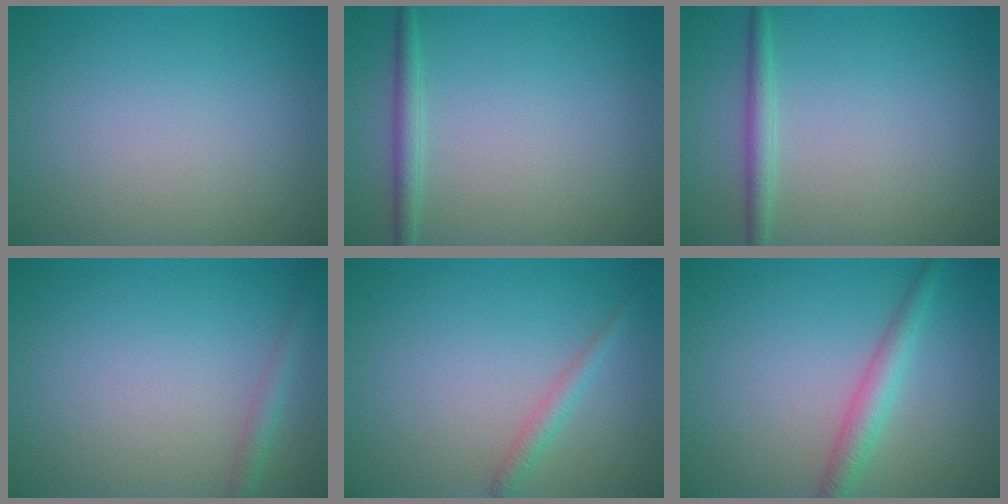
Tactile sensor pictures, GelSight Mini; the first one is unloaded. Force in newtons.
{"total": 1.7, "press": 1.7, "slide": 0.0}
{"total": 1.8, "press": 1.8, "slide": 0.1}
{"total": 1.4, "press": 1.4, "slide": 0.1}
{"total": 1.4, "press": 1.4, "slide": 0.0}
{"total": 2.8, "press": 2.8, "slide": 0.0}